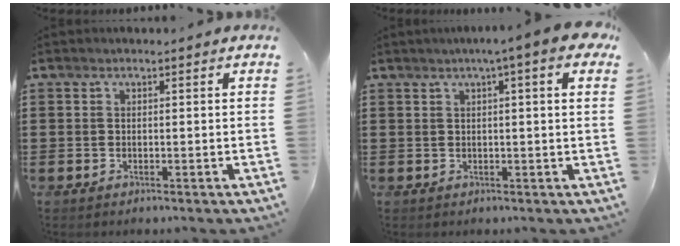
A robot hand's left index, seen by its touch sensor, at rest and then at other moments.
{"total": 3.4, "force": [1.6, -0.2, 3.0], "torque": [-0.059, 0.001, 0.027]}